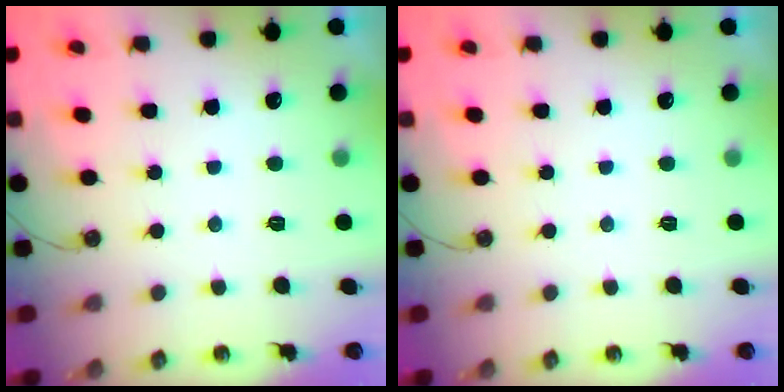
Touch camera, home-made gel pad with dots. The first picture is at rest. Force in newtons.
{"total": 0.0}